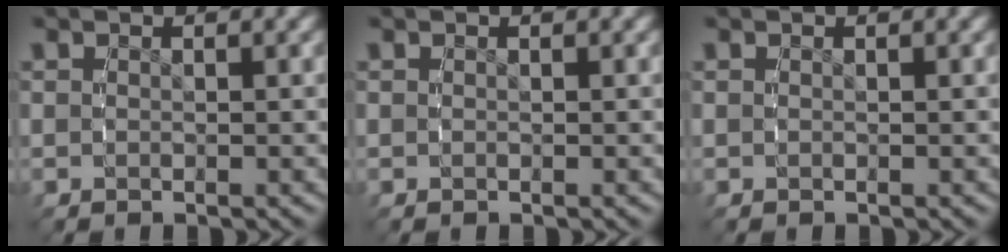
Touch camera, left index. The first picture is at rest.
{"total": 0.0}
{"total": 0.0}